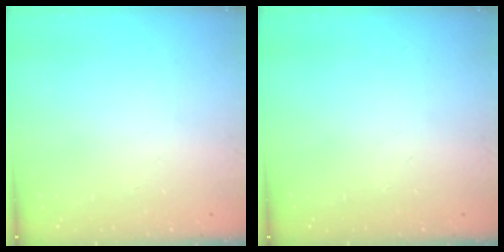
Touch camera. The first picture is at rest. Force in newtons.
{"total": 0.0}